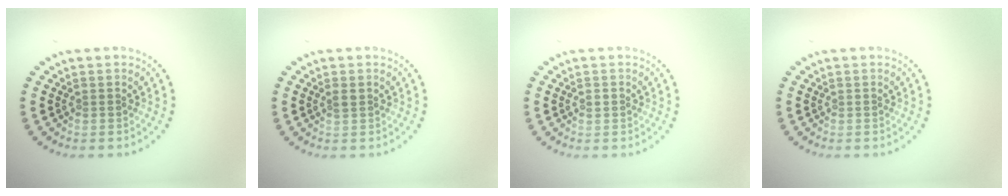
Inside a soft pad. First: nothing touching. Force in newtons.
{"total": 0.9, "press": 0.8, "slide": 0.3}
{"total": 1.1, "press": 1.1, "slide": 0.2}
{"total": 0.0}